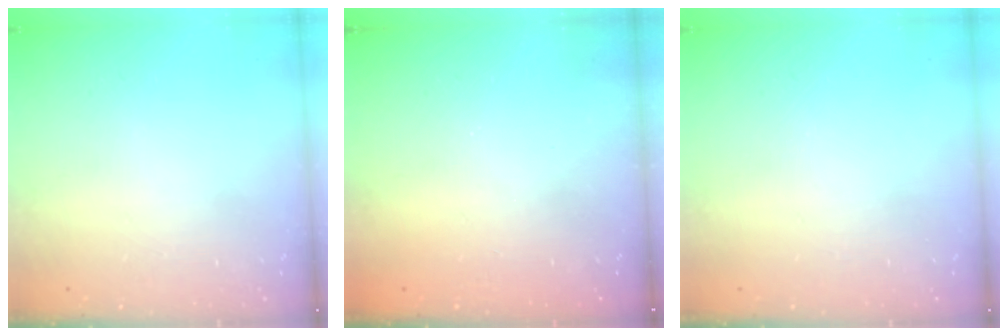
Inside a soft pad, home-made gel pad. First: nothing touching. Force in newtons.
{"total": 2.3, "press": 2.2, "slide": 0.6}
{"total": 0.0}